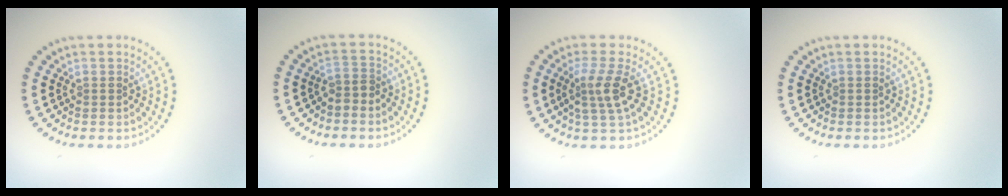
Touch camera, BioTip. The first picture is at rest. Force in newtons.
{"total": 1.6, "press": 1.2, "slide": 1.1}
{"total": 3.0, "press": 2.3, "slide": 1.9}
{"total": 0.0}